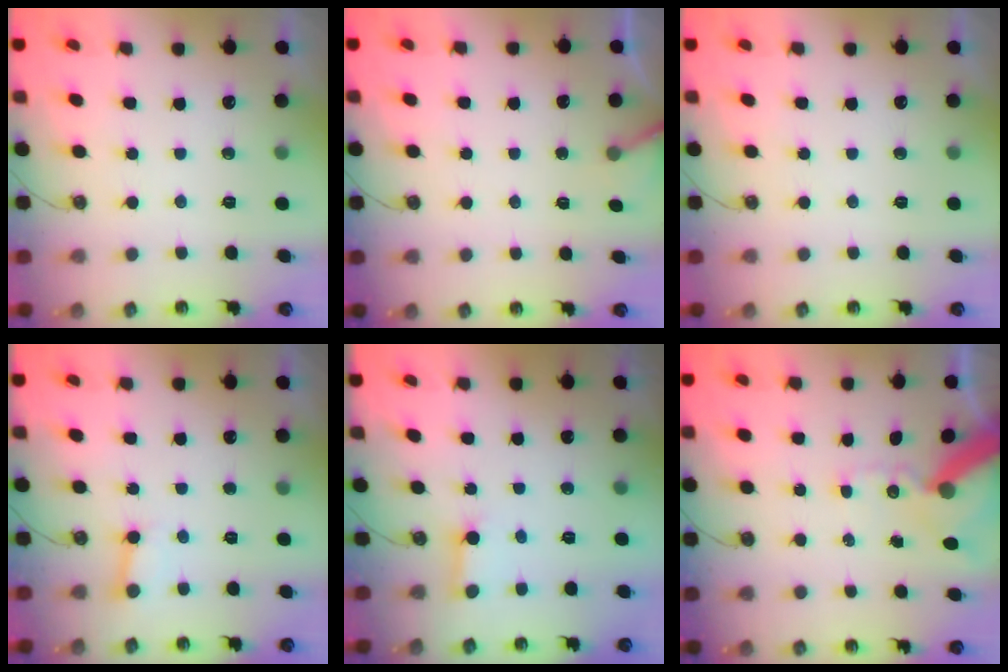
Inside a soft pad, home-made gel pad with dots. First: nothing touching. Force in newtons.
{"total": 3.4, "press": 3.4, "slide": 0.2}
{"total": 0.0}
{"total": 4.4, "press": 4.4, "slide": 0.4}
{"total": 2.8, "press": 2.8, "slide": 0.3}
{"total": 12.6, "press": 12.5, "slide": 1.8}